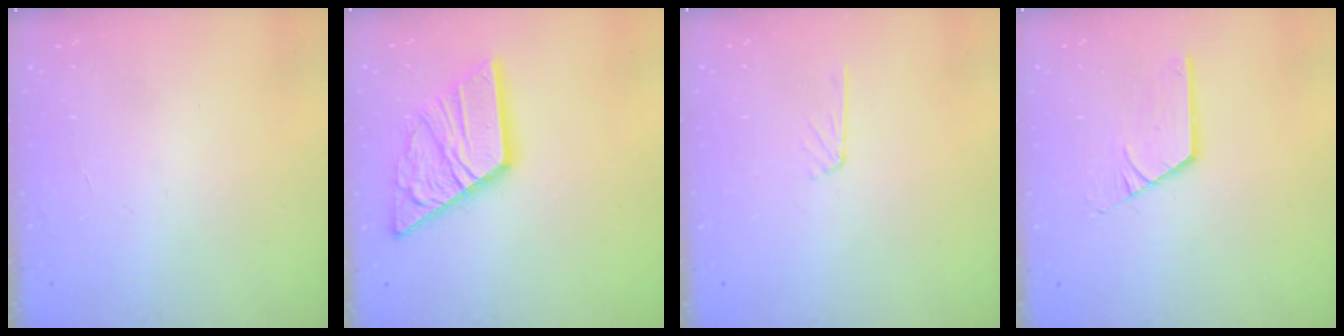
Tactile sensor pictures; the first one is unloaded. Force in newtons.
{"total": 18.7, "press": 18.6, "slide": 2.0}
{"total": 3.8, "press": 3.8, "slide": 0.3}
{"total": 5.3, "press": 5.2, "slide": 0.5}